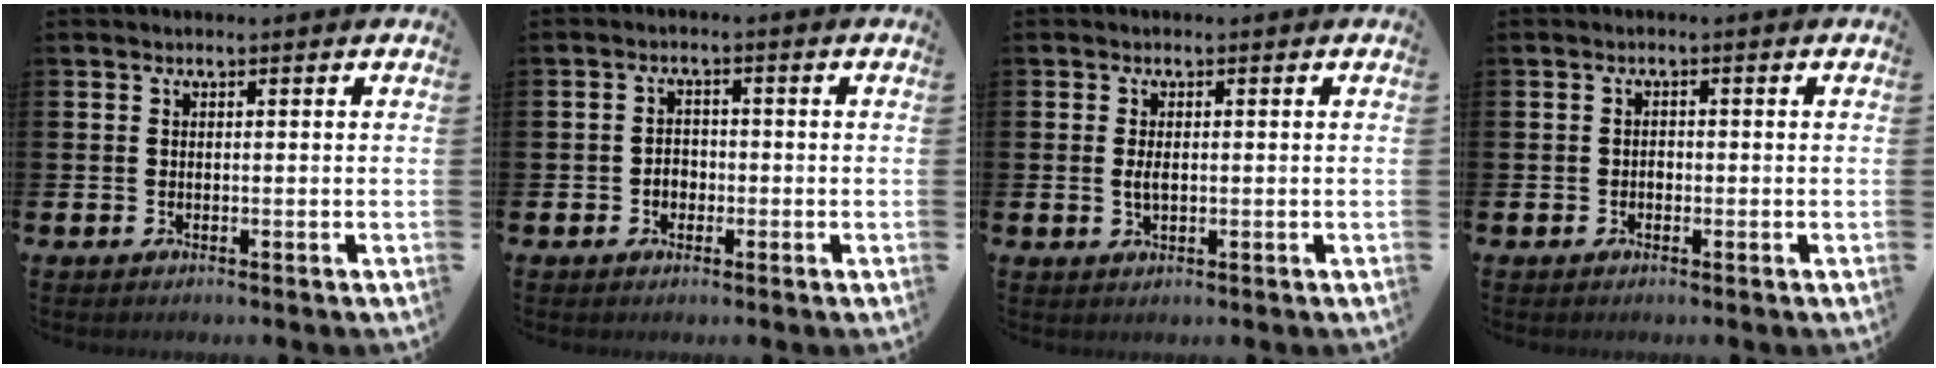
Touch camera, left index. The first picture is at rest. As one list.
[{"total": 2.1, "force": [-0.8, 1.7, 0.9], "torque": [-0.006, 0.001, -0.022]}, {"total": 1.8, "force": [-0.1, 0.9, 1.6], "torque": [-0.028, 0.001, -0.003]}, {"total": 0.9, "force": [-0.5, 0.7, 0.3], "torque": [-0.002, 0.001, -0.011]}]